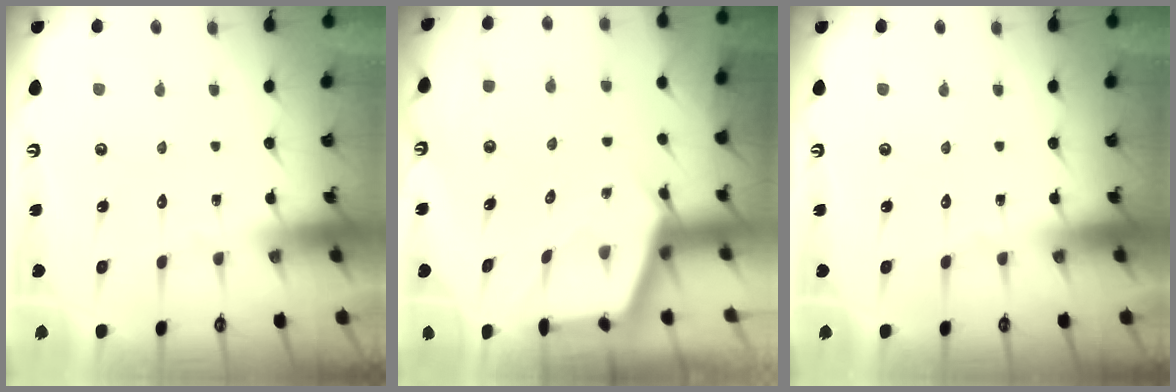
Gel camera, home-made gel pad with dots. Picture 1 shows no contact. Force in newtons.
{"total": 2.5, "press": 2.5, "slide": 0.3}
{"total": 0.0}